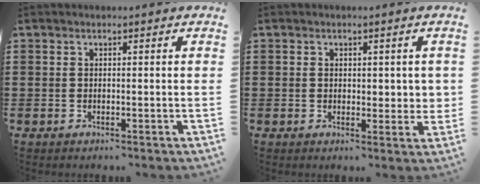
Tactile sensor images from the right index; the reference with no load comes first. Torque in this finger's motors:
{"motor_torque": [0.45, 0.10, 0.08, 0.00]}